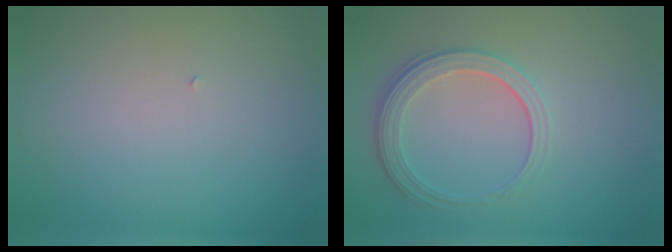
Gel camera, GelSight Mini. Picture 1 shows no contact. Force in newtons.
{"total": 3.7, "press": 2.8, "slide": 2.3}